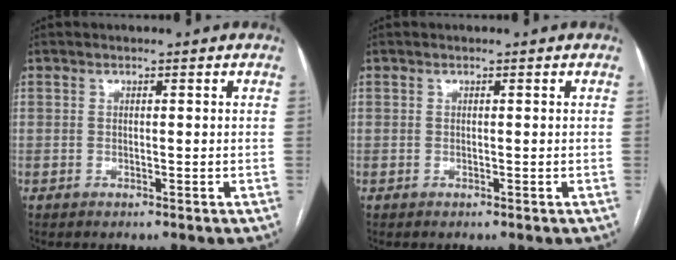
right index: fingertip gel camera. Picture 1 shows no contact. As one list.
[{"total": 0.0}]